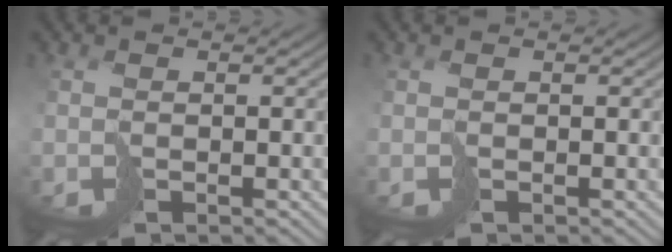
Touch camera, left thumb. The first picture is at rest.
{"total": 0.0}